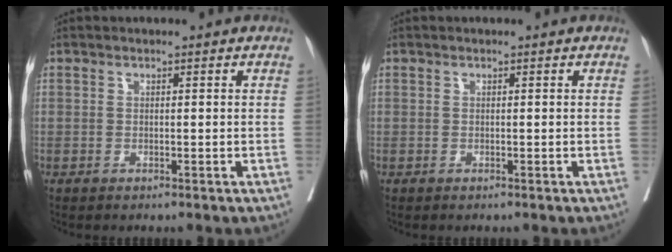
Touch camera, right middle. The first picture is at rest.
{"total": 0.0}